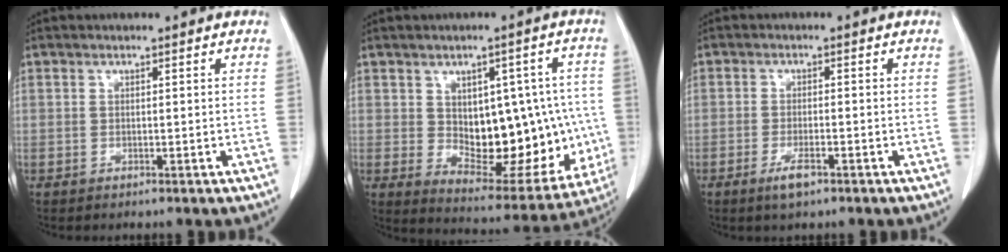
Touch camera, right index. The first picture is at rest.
{"total": 18.0, "force": [-0.4, 9.3, 15.4], "torque": [-0.213, 0.010, 0.027]}
{"total": 3.2, "force": [-1.9, 0.7, 2.4], "torque": [-0.048, -0.003, -0.031]}